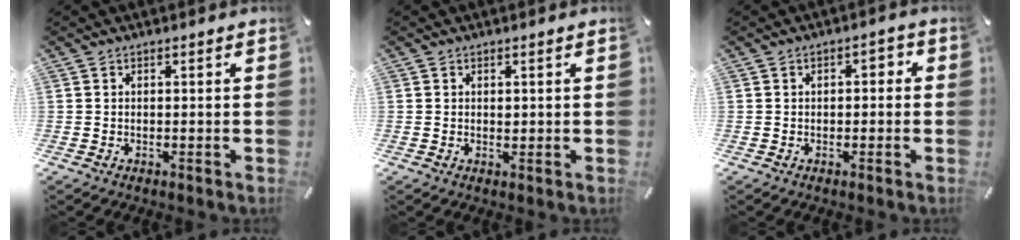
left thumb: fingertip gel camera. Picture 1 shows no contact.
{"total": 1.0, "force": [0.2, 0.8, 0.5], "torque": [-0.003, 0.000, 0.002]}
{"total": 2.3, "force": [-0.7, 1.6, 1.5], "torque": [-0.029, 0.014, -0.018]}